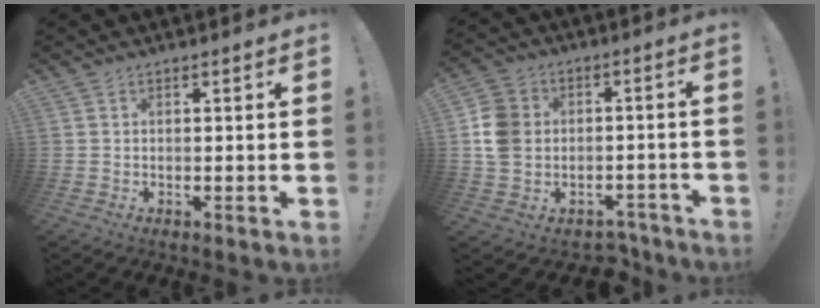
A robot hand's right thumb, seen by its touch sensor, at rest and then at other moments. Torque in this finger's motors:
{"motor_torque": [1.25, 1.68, 0.64, -0.71, 0.00]}